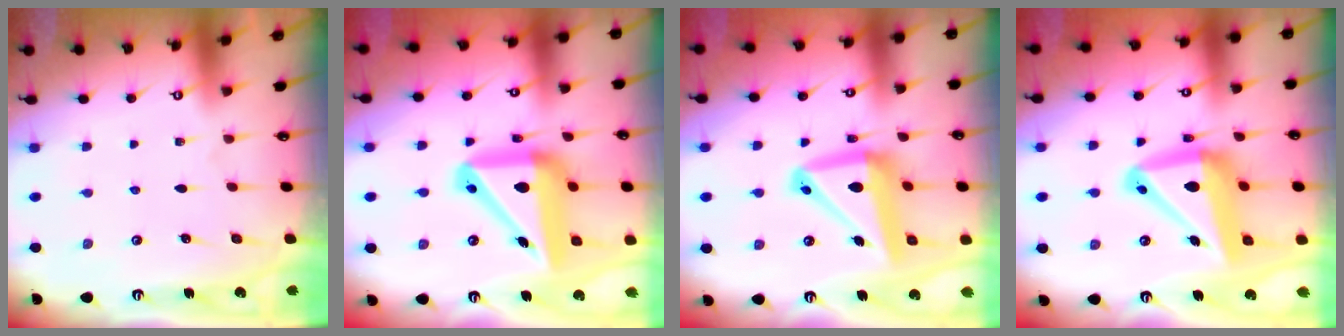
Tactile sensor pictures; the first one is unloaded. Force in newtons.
{"total": 20.2, "press": 20.0, "slide": 2.9}
{"total": 15.3, "press": 15.1, "slide": 1.9}
{"total": 17.2, "press": 17.1, "slide": 2.3}